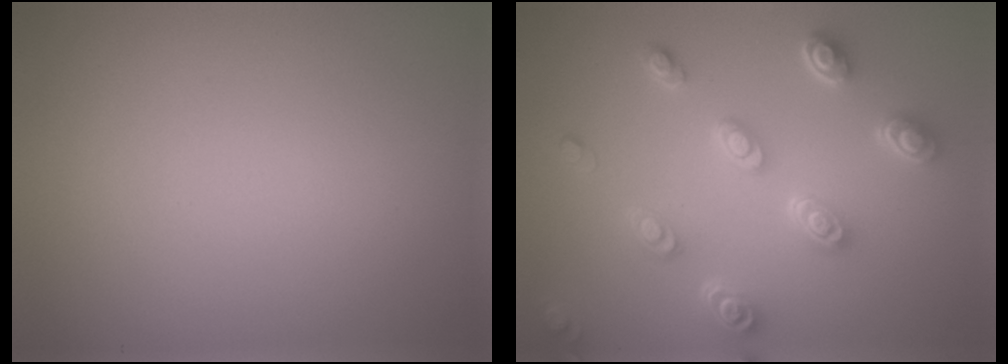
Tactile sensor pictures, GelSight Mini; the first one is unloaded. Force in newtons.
{"total": 5.1, "press": 3.9, "slide": 3.2}